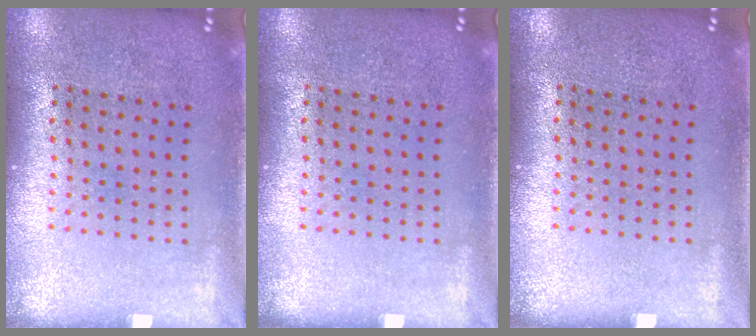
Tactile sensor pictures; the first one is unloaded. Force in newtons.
{"total": 0.0}
{"total": 0.0}